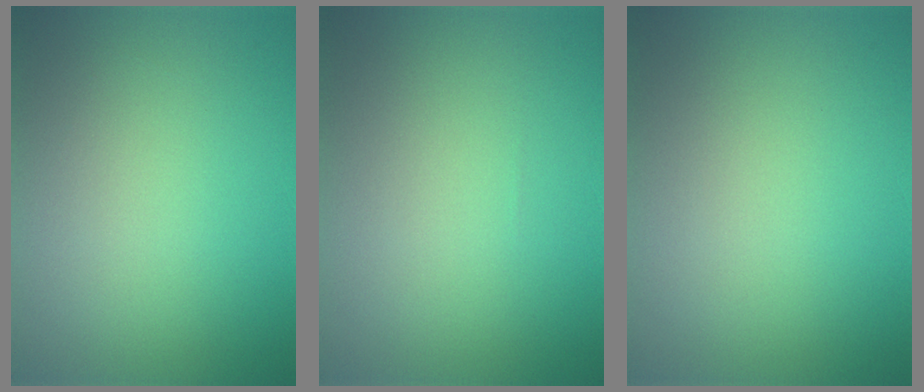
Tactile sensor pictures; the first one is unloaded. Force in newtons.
{"total": 0.0}
{"total": 0.0}